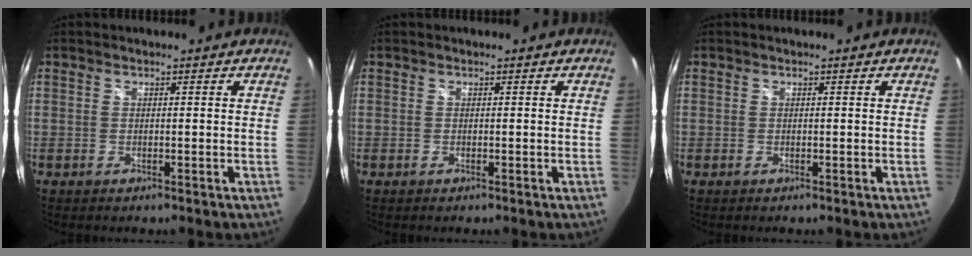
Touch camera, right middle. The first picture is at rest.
{"total": 0.0}
{"total": 0.0}